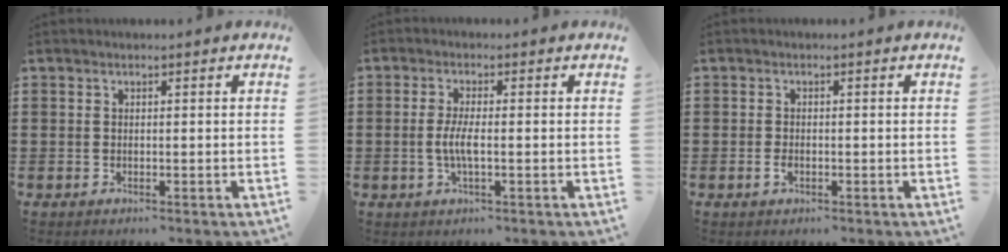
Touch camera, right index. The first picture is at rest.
{"total": 3.9, "force": [-0.8, 0.7, 3.7], "torque": [-0.089, -0.010, -0.022]}
{"total": 1.3, "force": [-0.5, 0.7, 1.0], "torque": [-0.027, -0.003, -0.012]}